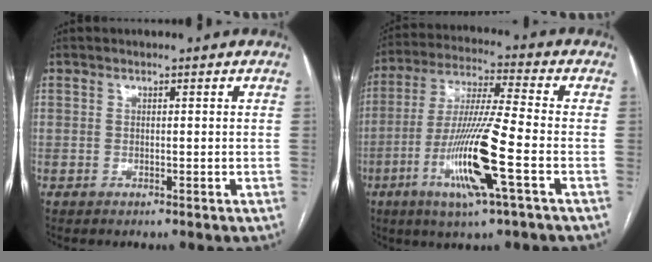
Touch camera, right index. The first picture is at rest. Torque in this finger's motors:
{"motor_torque": [2.12, 0.02, 0.38, 0.21]}